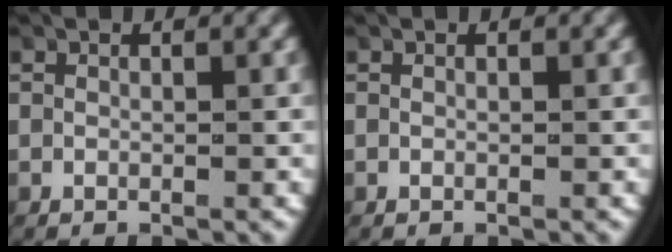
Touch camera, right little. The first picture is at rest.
{"total": 0.0}